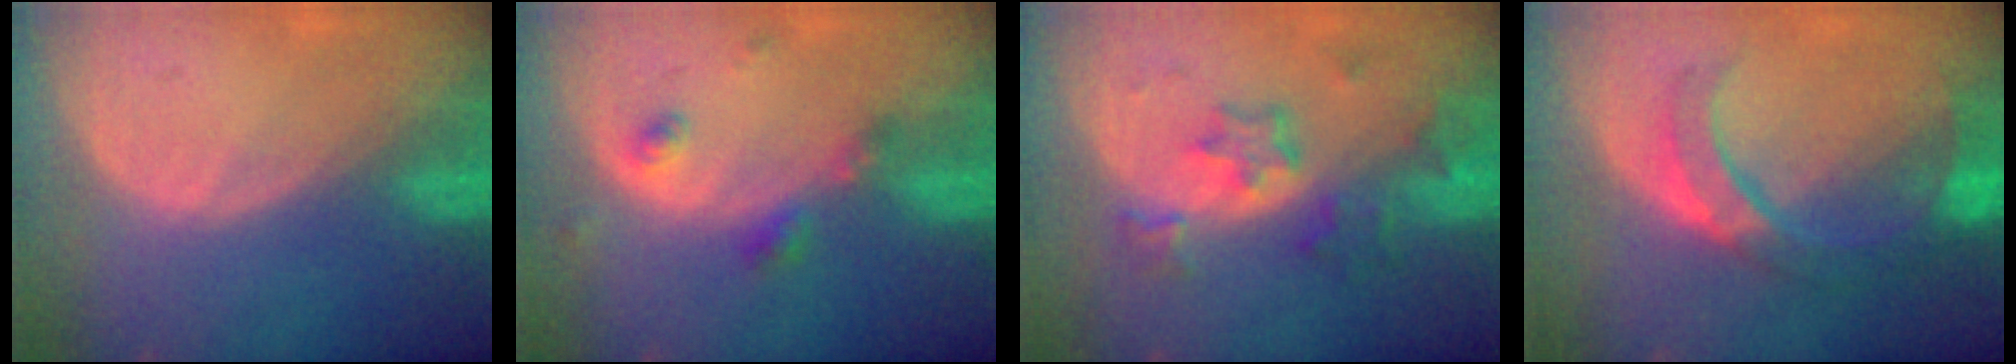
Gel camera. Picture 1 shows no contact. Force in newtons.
{"total": 3.9, "press": 3.9, "slide": 0.7}
{"total": 7.1, "press": 6.3, "slide": 3.3}
{"total": 7.7, "press": 7.6, "slide": 1.2}